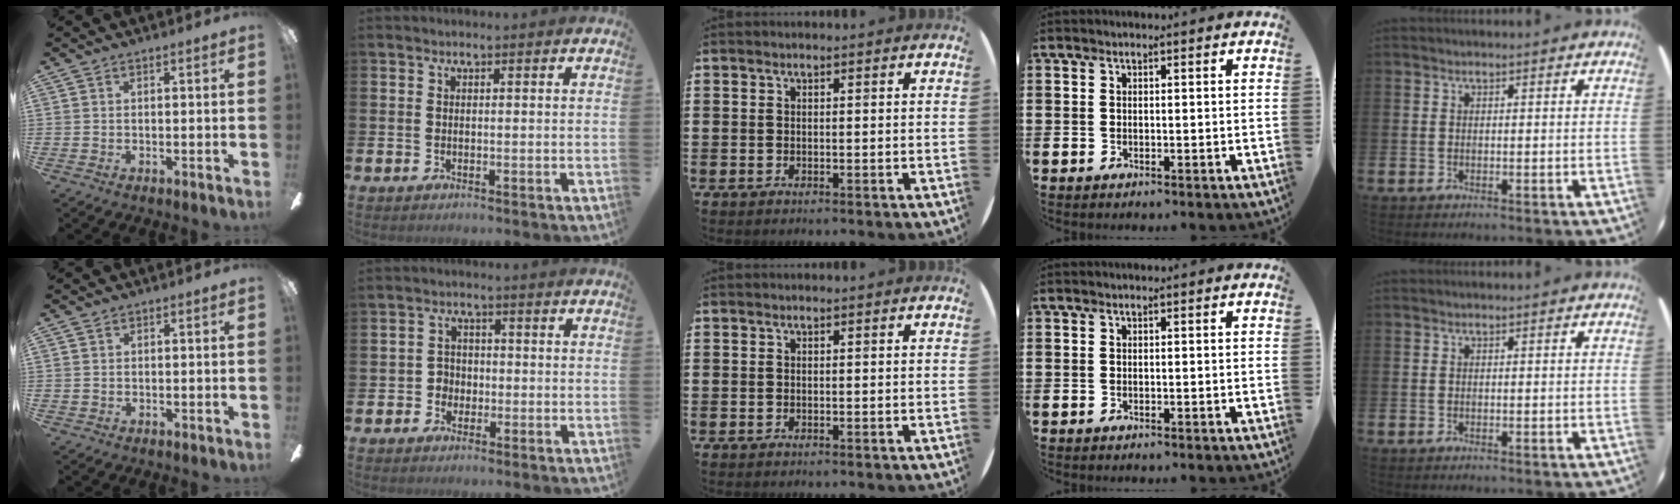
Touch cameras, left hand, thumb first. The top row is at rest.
{"thumb": {"total": 0.7, "force": [0.2, 0.7, 0.1], "torque": [-0.001, 0.006, 0.003]}, "index": {"total": 2.5, "force": [-1.1, 2.2, 0.4], "torque": [-0.015, 0.006, -0.029]}}